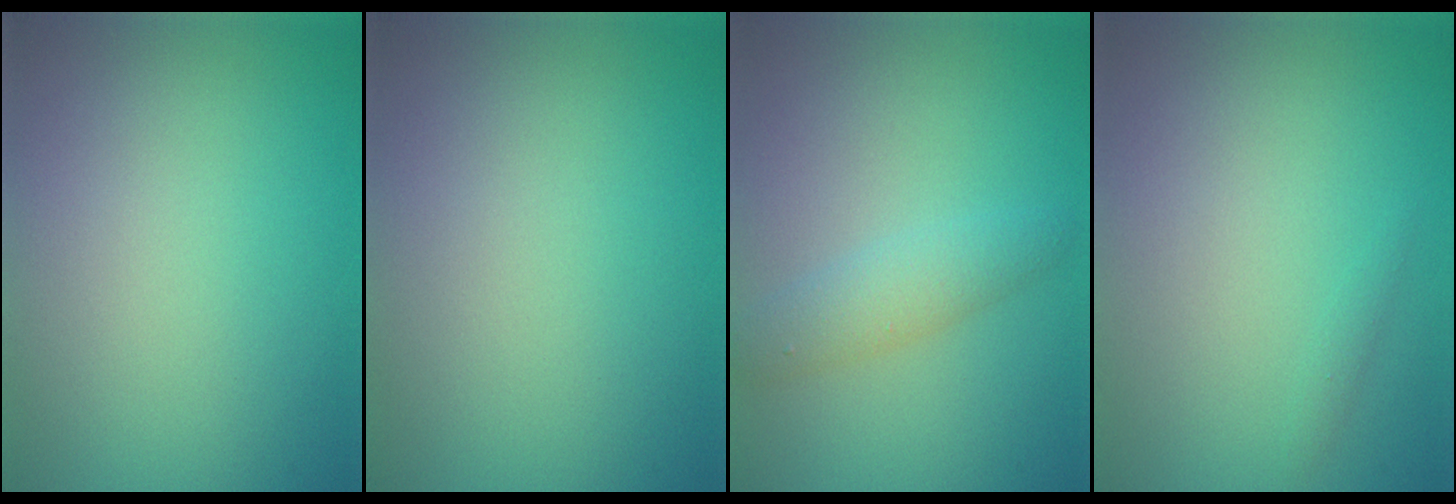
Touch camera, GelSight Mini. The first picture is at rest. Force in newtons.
{"total": 0.0}
{"total": 2.4, "press": 2.4, "slide": 0.1}
{"total": 0.6, "press": 0.6, "slide": 0.0}